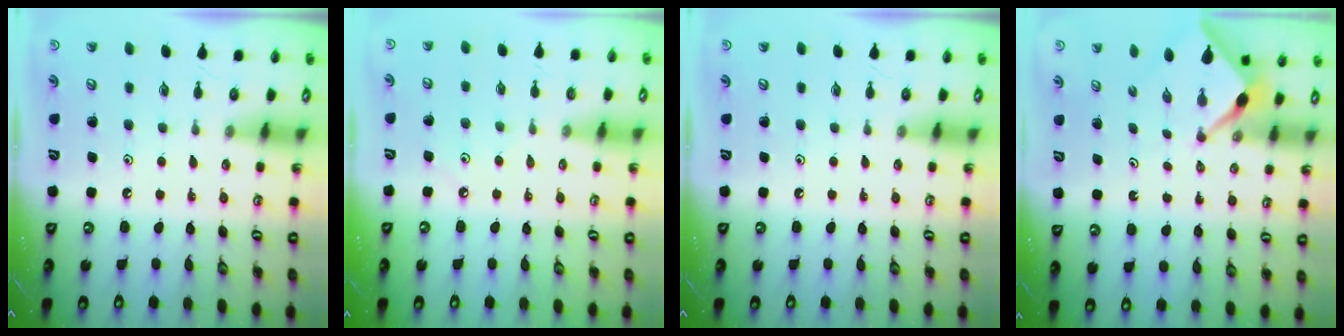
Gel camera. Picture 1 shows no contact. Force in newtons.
{"total": 3.3, "press": 3.3, "slide": 0.5}
{"total": 0.0}
{"total": 2.3, "press": 2.2, "slide": 0.3}